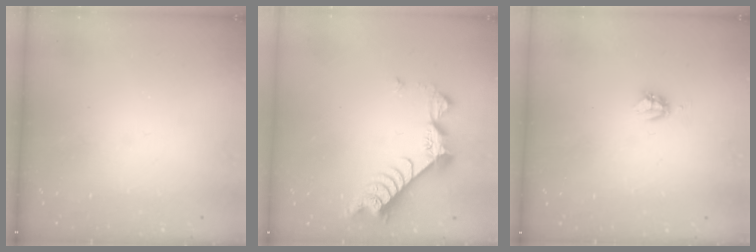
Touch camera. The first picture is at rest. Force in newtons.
{"total": 9.1, "press": 9.1, "slide": 0.6}
{"total": 4.1, "press": 4.1, "slide": 0.2}